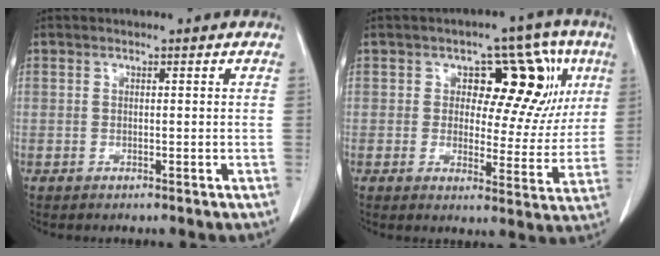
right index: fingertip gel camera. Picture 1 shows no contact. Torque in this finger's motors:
{"motor_torque": [0.25, 0.22, 0.17, 0.02]}